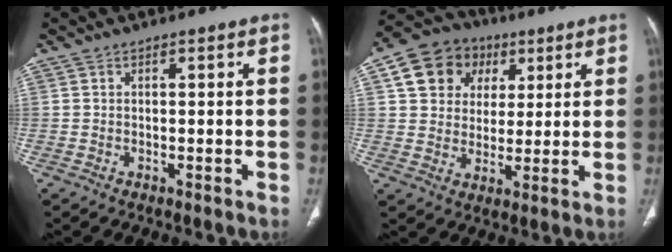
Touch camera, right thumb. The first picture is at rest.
{"total": 12.6, "force": [4.6, 10.6, 5.0], "torque": [-0.061, 0.006, 0.074]}